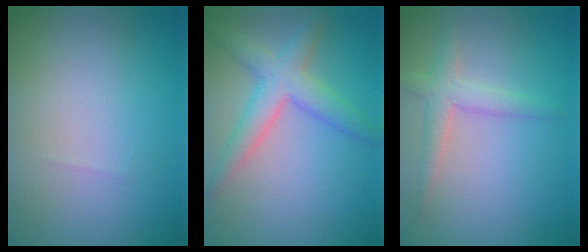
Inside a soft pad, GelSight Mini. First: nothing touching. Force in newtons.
{"total": 3.9, "press": 3.9, "slide": 0.2}
{"total": 2.5, "press": 2.5, "slide": 0.1}